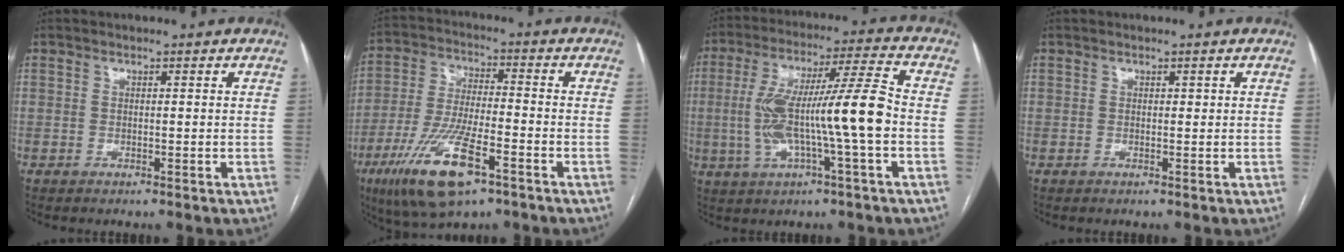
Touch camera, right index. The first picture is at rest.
{"total": 14.3, "force": [-7.5, 4.2, 11.4], "torque": [-0.234, -0.014, -0.127]}
{"total": 14.4, "force": [-1.9, 0.3, 14.2], "torque": [-0.268, 0.019, -0.033]}
{"total": 0.0}